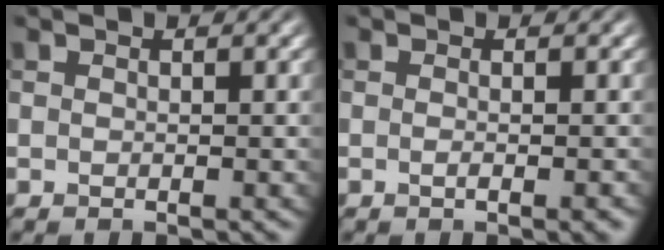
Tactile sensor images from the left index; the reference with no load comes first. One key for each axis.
{"total": 2.2, "fx": -0.3, "fy": 0.9, "fz": 2.0, "tx": -0.013, "ty": 0.001, "tz": -0.008}